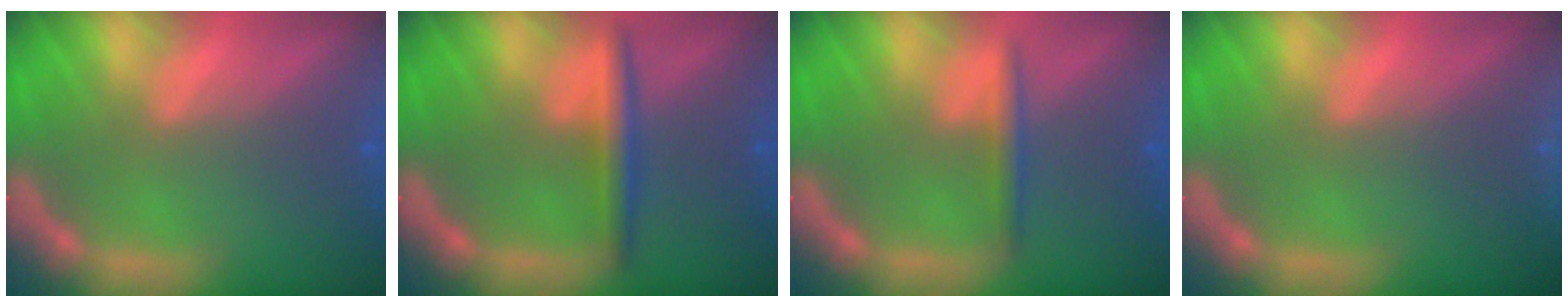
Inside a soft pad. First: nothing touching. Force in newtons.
{"total": 3.0}
{"total": 1.9}
{"total": 2.9}